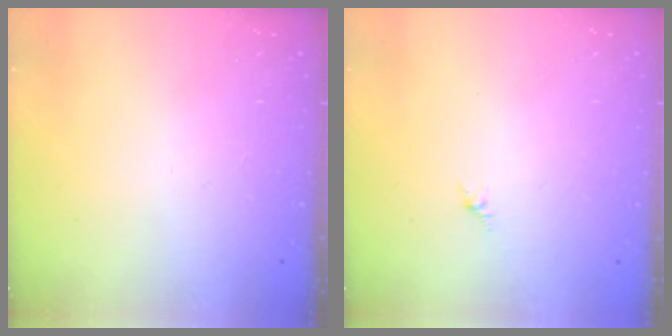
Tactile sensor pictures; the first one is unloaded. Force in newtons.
{"total": 0.0}